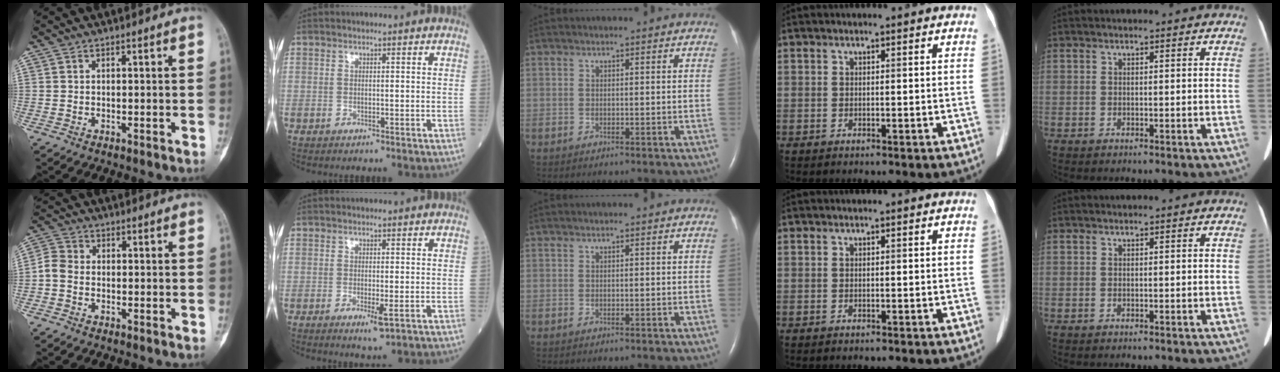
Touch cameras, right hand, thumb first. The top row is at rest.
{"thumb": {"total": 3.6, "force": [-0.9, 2.9, 1.9], "torque": [-0.038, 0.008, -0.027]}, "index": {"total": 2.7, "force": [-0.9, 0.4, 2.5], "torque": [-0.037, -0.007, -0.012]}}